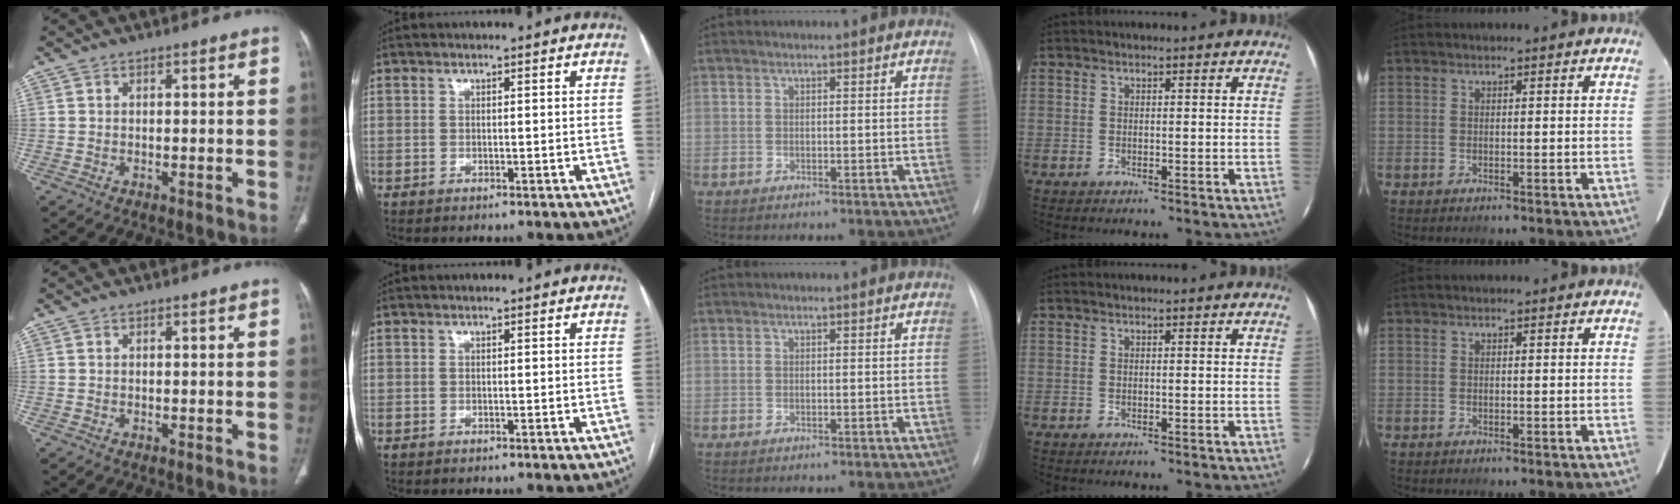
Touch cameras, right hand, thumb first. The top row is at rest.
{}